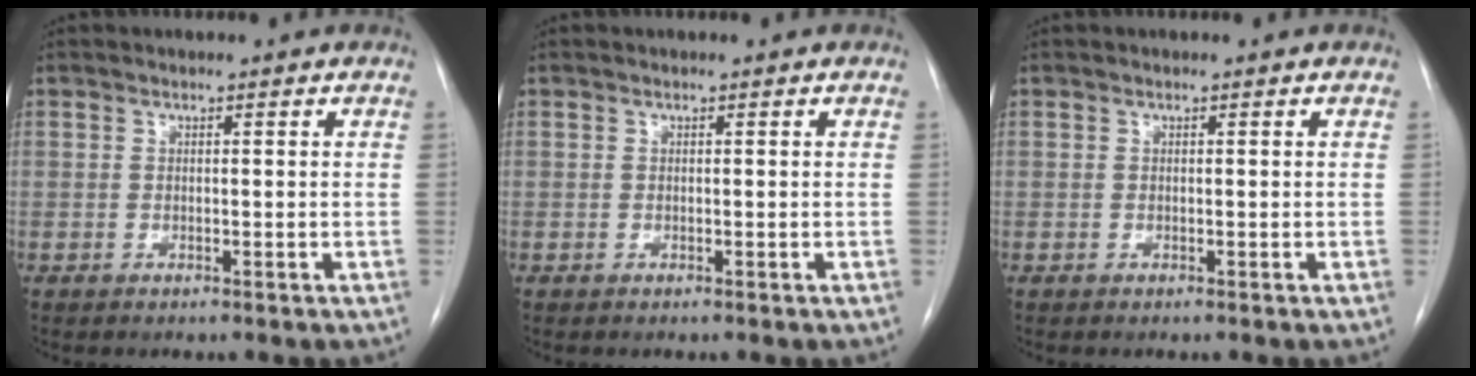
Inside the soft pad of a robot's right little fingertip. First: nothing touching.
{"total": 0.0}
{"total": 0.0}